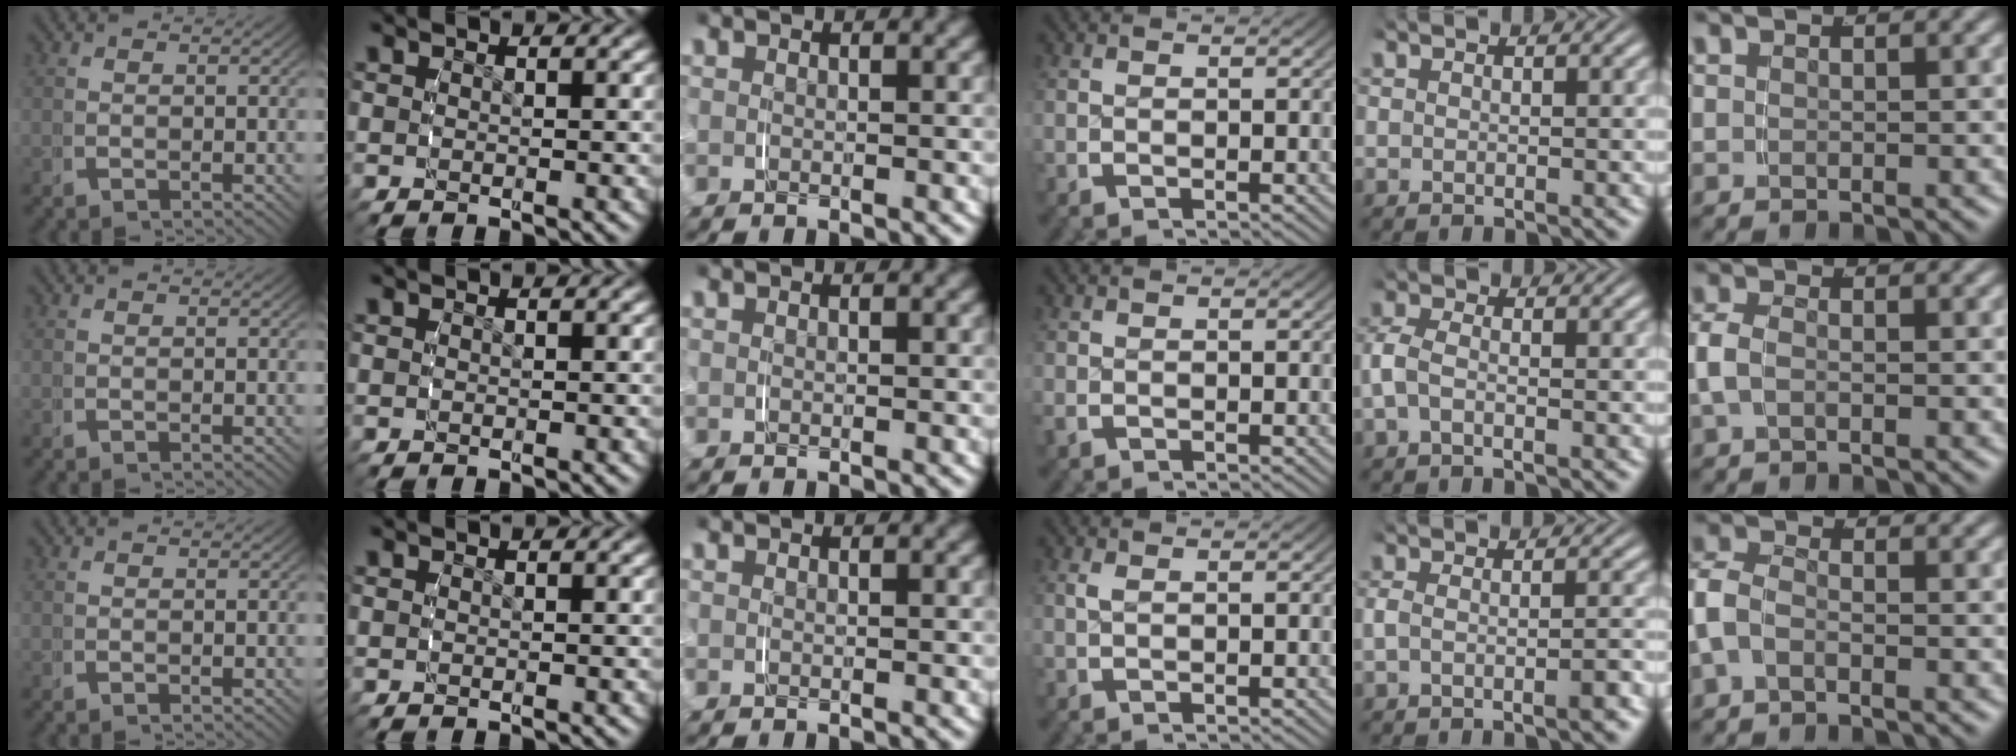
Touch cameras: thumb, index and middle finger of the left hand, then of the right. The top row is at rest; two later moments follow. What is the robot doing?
{"motion": "grasp_and_lifting", "object": "toothpaste"}